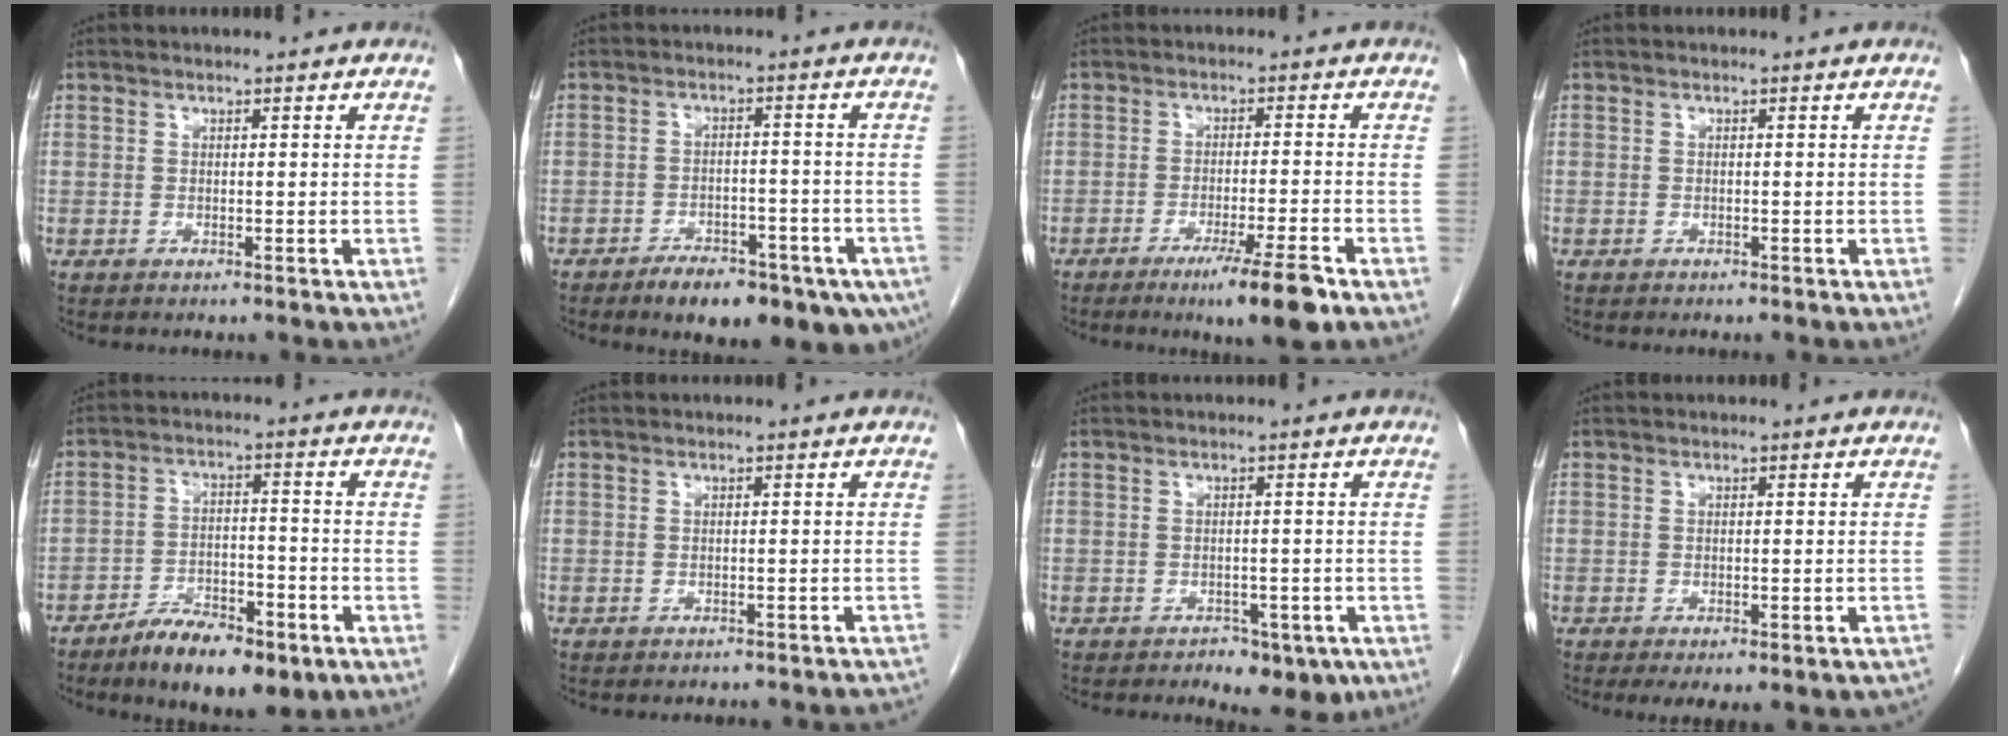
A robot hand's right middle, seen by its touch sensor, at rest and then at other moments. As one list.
[{"total": 12.7, "force": [-8.6, 4.7, 8.0], "torque": [-0.080, 0.007, -0.121]}, {"total": 7.7, "force": [-4.8, -0.4, 6.0], "torque": [-0.092, -0.019, -0.078]}, {"total": 0.0}, {"total": 10.2, "force": [-6.8, 3.6, 6.7], "torque": [-0.106, 0.002, -0.109]}, {"total": 8.8, "force": [-8.1, 2.6, 2.4], "torque": [-0.025, 0.002, -0.078]}, {"total": 5.5, "force": [-3.7, 2.9, 2.8], "torque": [-0.026, 0.005, -0.046]}, {"total": 8.5, "force": [-6.2, 3.3, 4.7], "torque": [-0.059, 0.004, -0.074]}]